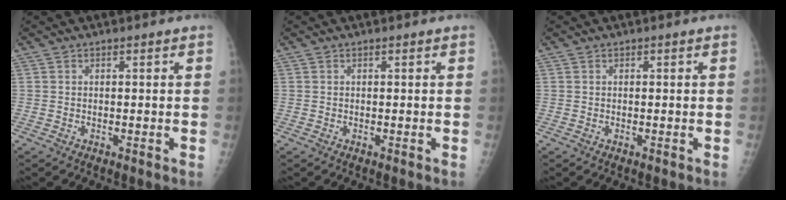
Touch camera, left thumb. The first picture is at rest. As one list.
[{"total": 0.0}, {"total": 0.0}]